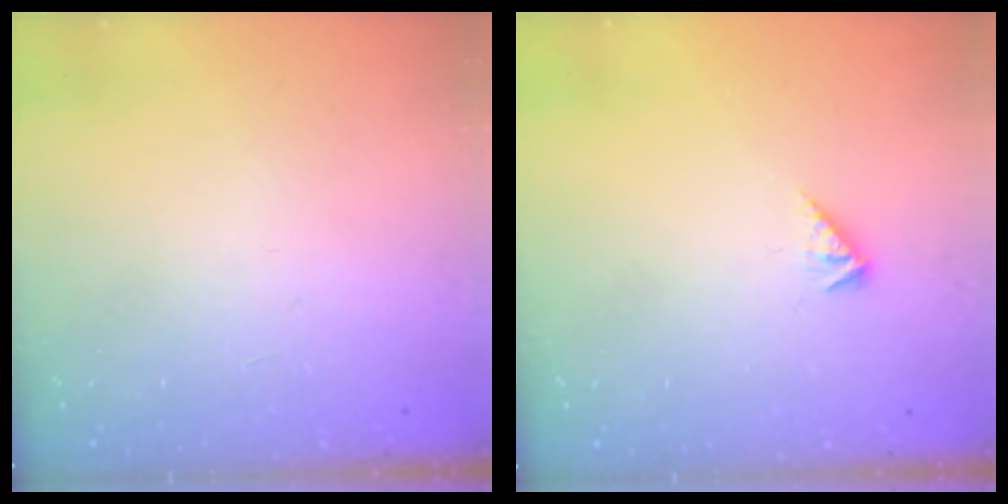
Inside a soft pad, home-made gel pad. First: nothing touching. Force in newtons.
{"total": 2.8, "press": 2.7, "slide": 0.4}